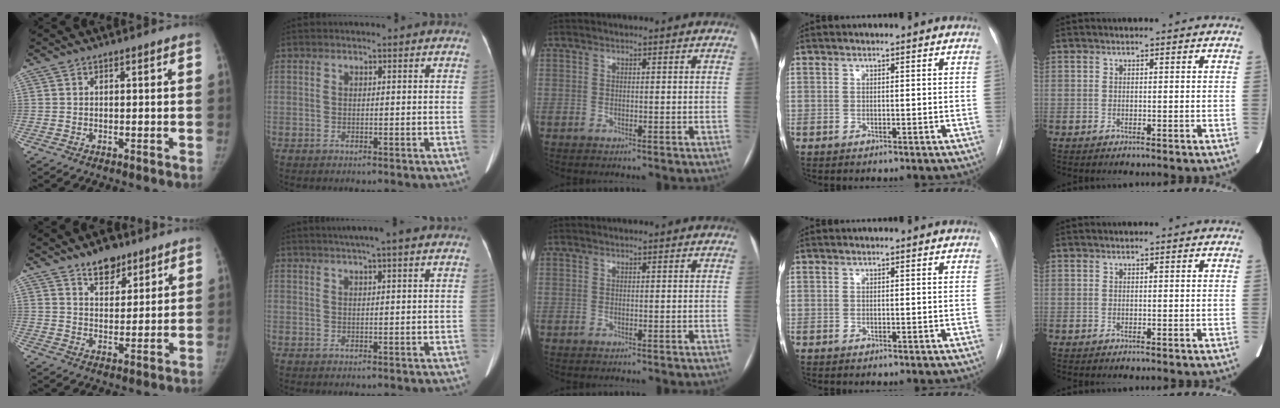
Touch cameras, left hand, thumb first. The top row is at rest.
{"thumb": {"total": 6.9, "force": [5.0, 3.5, 3.1], "torque": [-0.017, -0.034, 0.085]}, "index": {"total": 6.6, "force": [5.4, -0.1, 3.9], "torque": [-0.059, 0.029, 0.072]}}